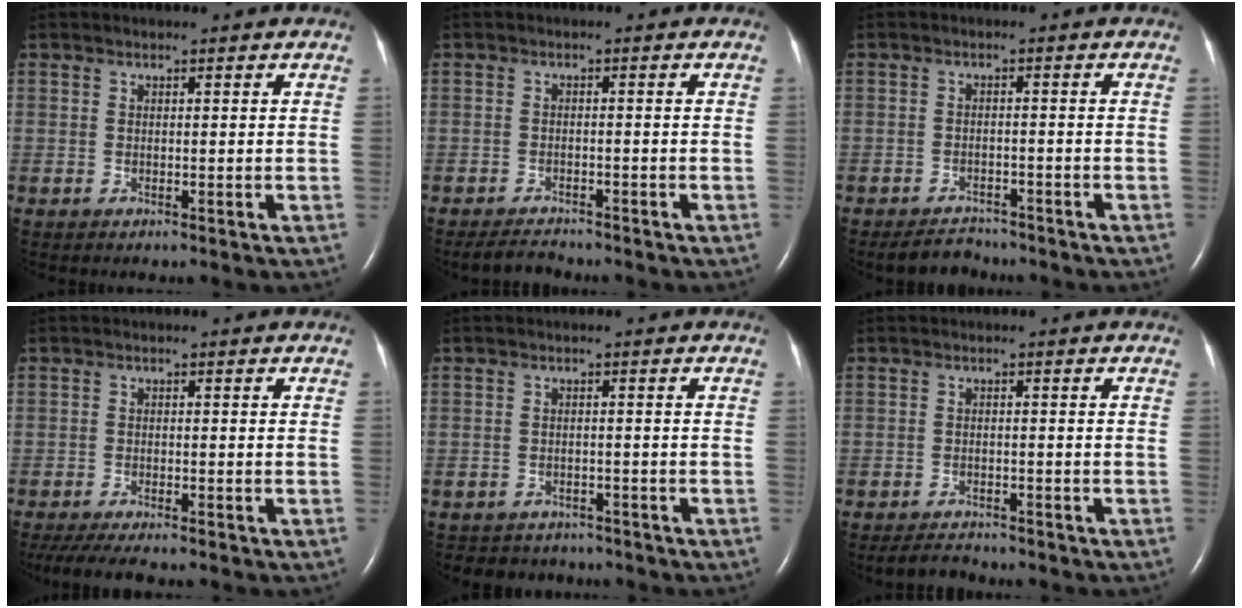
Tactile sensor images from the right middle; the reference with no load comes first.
{"total": 3.0, "force": [-2.9, 0.6, 0.6], "torque": [-0.017, -0.013, -0.049]}
{"total": 3.4, "force": [-3.3, 1.1, 0.3], "torque": [-0.014, -0.007, -0.053]}
{"total": 7.4, "force": [-6.3, 0.9, 3.8], "torque": [-0.066, -0.016, -0.101]}
{"total": 5.3, "force": [-4.7, 2.4, 0.2], "torque": [-0.005, 0.002, -0.061]}
{"total": 2.9, "force": [-2.8, 0.6, 0.4], "torque": [-0.015, -0.012, -0.046]}